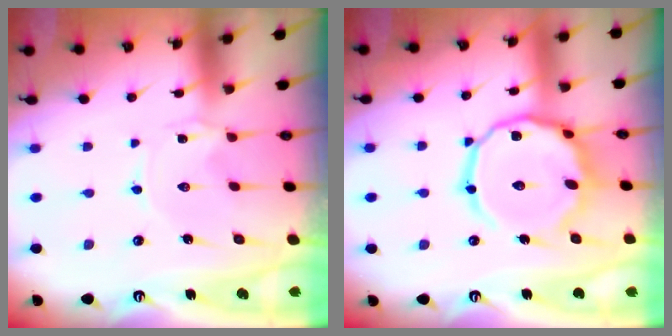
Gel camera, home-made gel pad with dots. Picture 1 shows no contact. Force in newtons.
{"total": 17.7, "press": 17.6, "slide": 1.3}